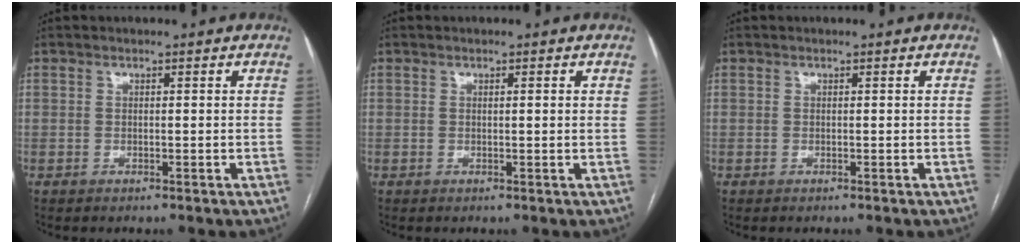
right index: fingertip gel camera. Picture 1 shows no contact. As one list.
[{"total": 0.8, "force": [0.3, 0.0, 0.7], "torque": [-0.017, 0.004, 0.003]}, {"total": 0.0}]